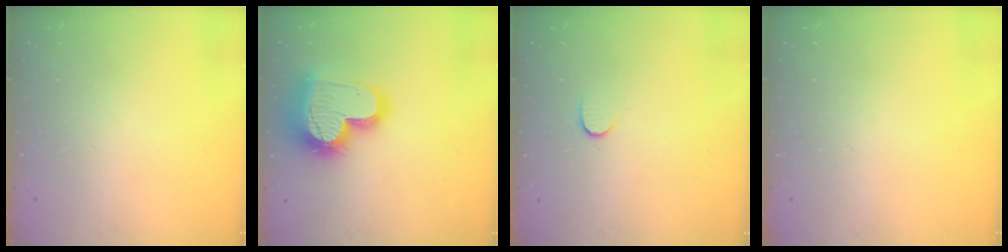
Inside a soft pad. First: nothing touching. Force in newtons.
{"total": 21.6, "press": 21.5, "slide": 1.7}
{"total": 6.3, "press": 6.3, "slide": 0.5}
{"total": 0.0}